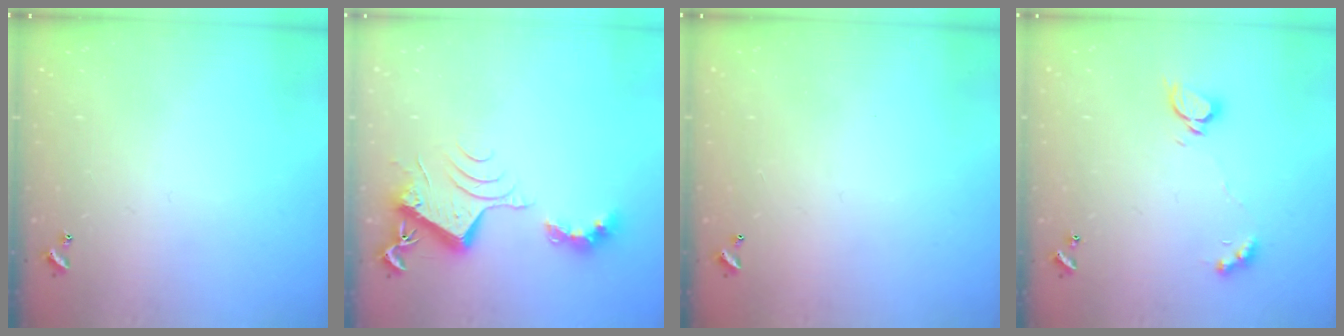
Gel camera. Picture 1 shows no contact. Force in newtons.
{"total": 11.1, "press": 11.0, "slide": 1.3}
{"total": 2.8, "press": 2.8, "slide": 0.1}
{"total": 2.9, "press": 2.9, "slide": 0.3}